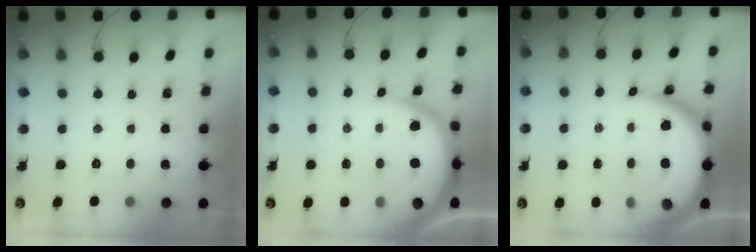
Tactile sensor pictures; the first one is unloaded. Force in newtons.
{"total": 13.2, "press": 13.2, "slide": 1.4}
{"total": 15.7, "press": 15.7, "slide": 1.2}